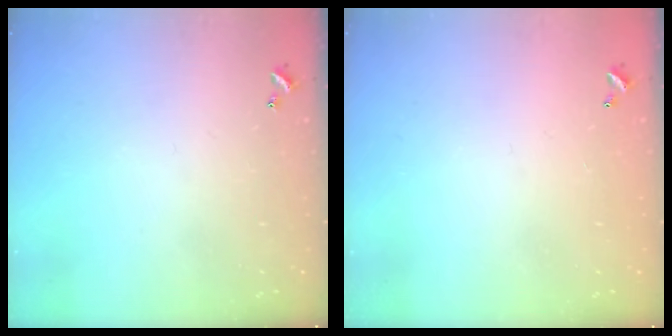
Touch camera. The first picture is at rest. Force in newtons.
{"total": 2.8, "press": 2.8, "slide": 0.1}